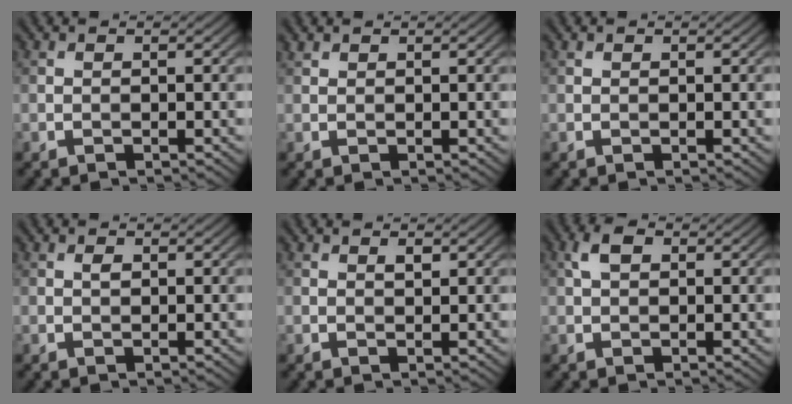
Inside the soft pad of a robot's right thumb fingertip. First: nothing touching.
{"total": 0.7, "force": [0.7, 0.2, 0.2], "torque": [-0.009, 0.003, 0.018]}
{"total": 0.0}
{"total": 0.8, "force": [0.3, 0.4, 0.6], "torque": [-0.011, 0.000, 0.005]}
{"total": 0.9, "force": [0.6, 0.4, 0.7], "torque": [-0.013, -0.004, 0.010]}
{"total": 2.7, "force": [0.9, 1.6, 2.0], "torque": [-0.044, 0.008, 0.014]}